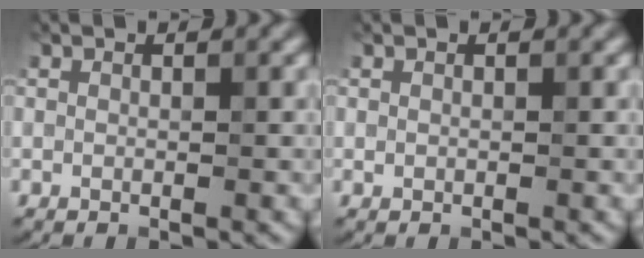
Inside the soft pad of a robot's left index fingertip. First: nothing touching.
{"total": 0.0}